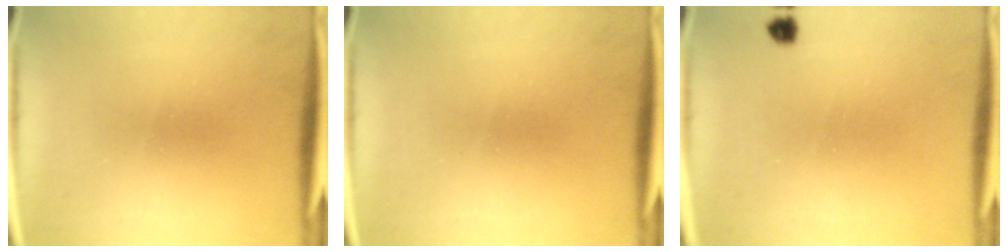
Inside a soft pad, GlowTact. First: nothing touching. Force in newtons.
{"total": 0.0}
{"total": 1.4}